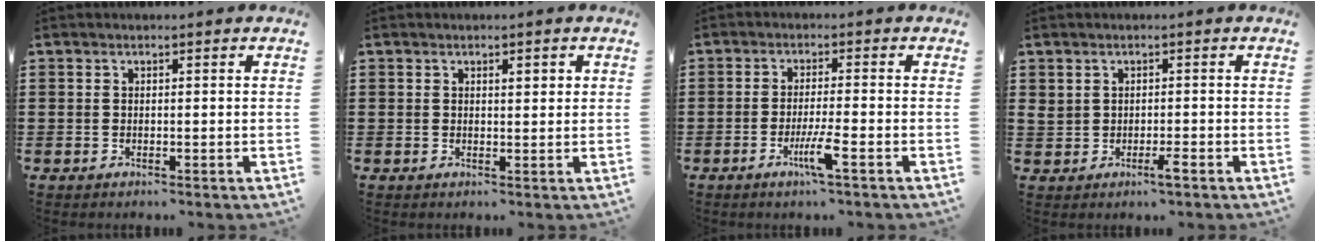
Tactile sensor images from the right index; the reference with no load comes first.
{"total": 1.3, "force": [0.6, 0.5, 1.1], "torque": [-0.020, 0.006, 0.009]}
{"total": 4.7, "force": [-2.3, -0.1, 4.1], "torque": [-0.080, -0.018, -0.042]}
{"total": 2.3, "force": [-0.5, 1.0, 2.0], "torque": [-0.045, -0.001, -0.012]}